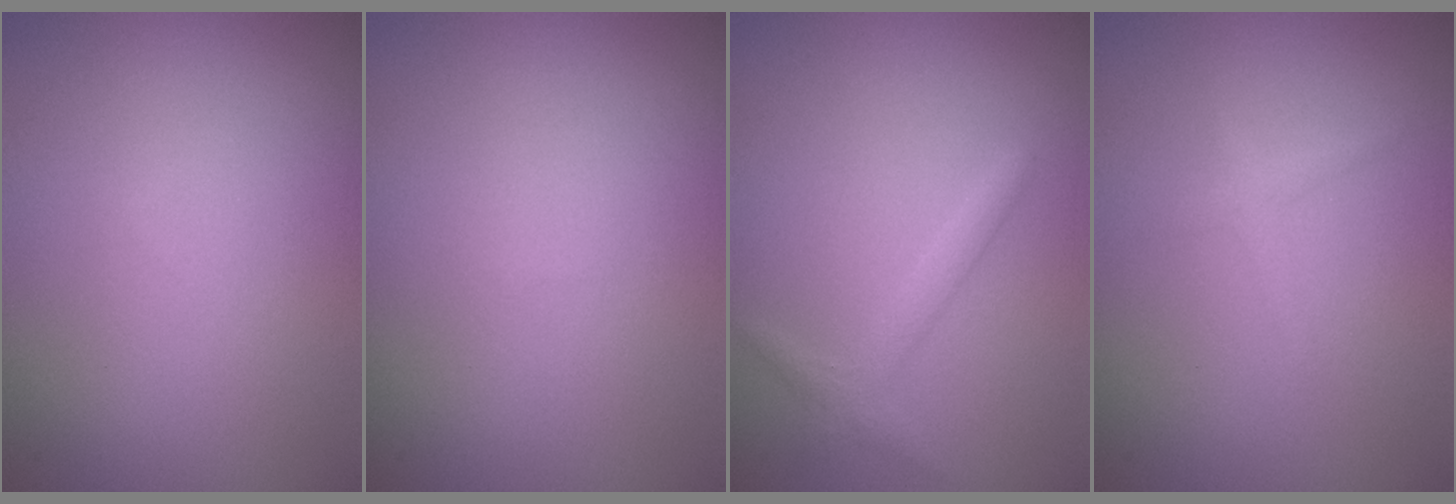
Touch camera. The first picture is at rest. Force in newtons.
{"total": 0.0}
{"total": 1.4, "press": 1.4, "slide": 0.1}
{"total": 0.9, "press": 0.9, "slide": 0.0}